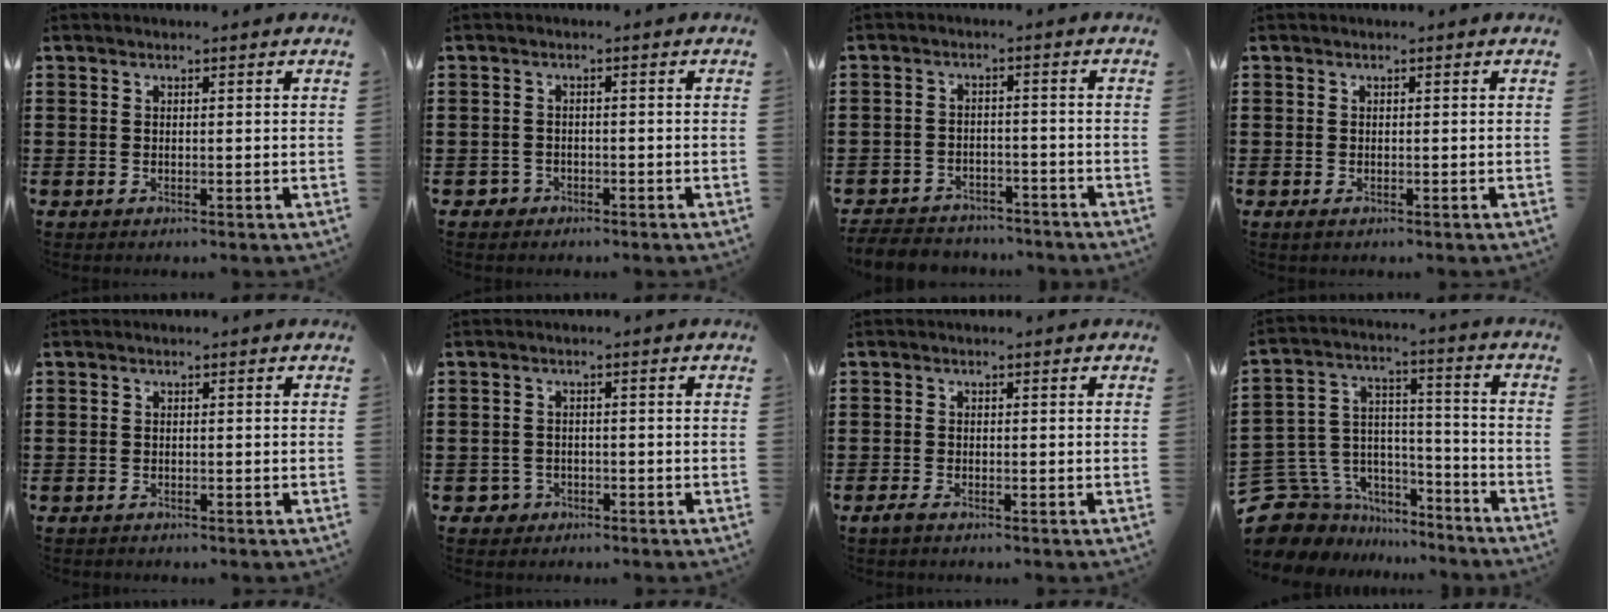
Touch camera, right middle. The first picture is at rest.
{"total": 1.5, "force": [-1.2, 1.0, 0.0], "torque": [-0.006, 0.002, -0.028]}
{"total": 4.2, "force": [-4.1, 1.0, 0.1], "torque": [-0.011, 0.005, -0.088]}
{"total": 0.7, "force": [-0.2, 0.6, 0.2], "torque": [0.003, 0.000, -0.007]}
{"total": 0.7, "force": [-0.6, 0.4, -0.1], "torque": [0.001, 0.004, -0.014]}
{"total": 2.1, "force": [-1.5, 1.4, 0.2], "torque": [-0.011, 0.002, -0.034]}
{"total": 1.3, "force": [-1.0, 0.5, 0.7], "torque": [-0.022, -0.002, -0.023]}
{"total": 8.8, "force": [-6.4, 6.0, 0.4], "torque": [-0.044, 0.001, -0.119]}